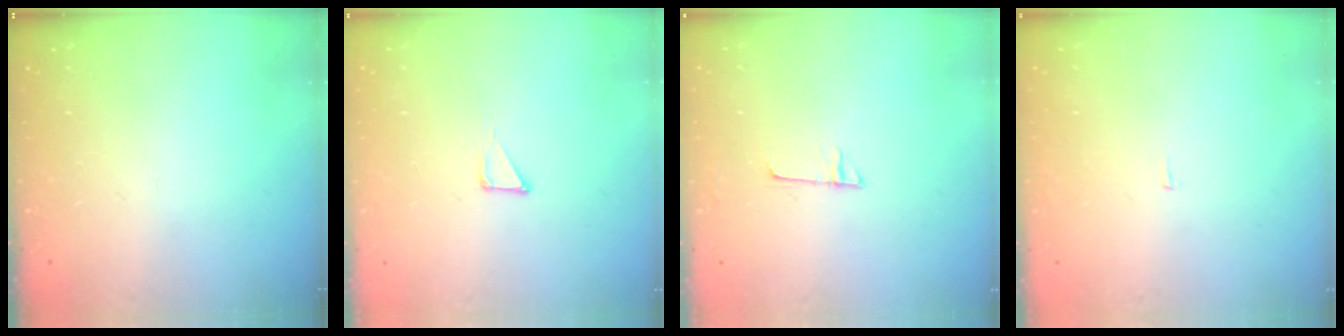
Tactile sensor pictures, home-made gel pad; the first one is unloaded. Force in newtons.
{"total": 2.7, "press": 2.7, "slide": 0.3}
{"total": 4.4, "press": 4.4, "slide": 0.5}
{"total": 2.2, "press": 2.2, "slide": 0.1}